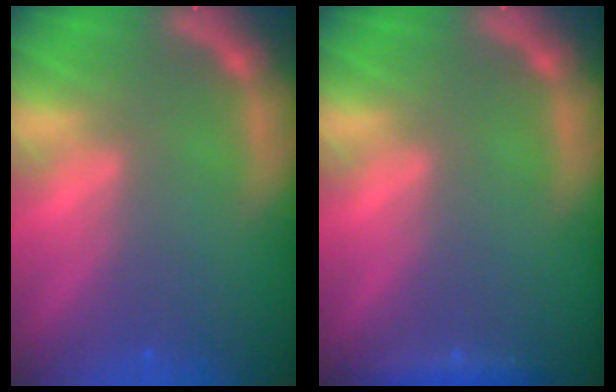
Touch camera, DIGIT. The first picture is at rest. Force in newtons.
{"total": 1.4}